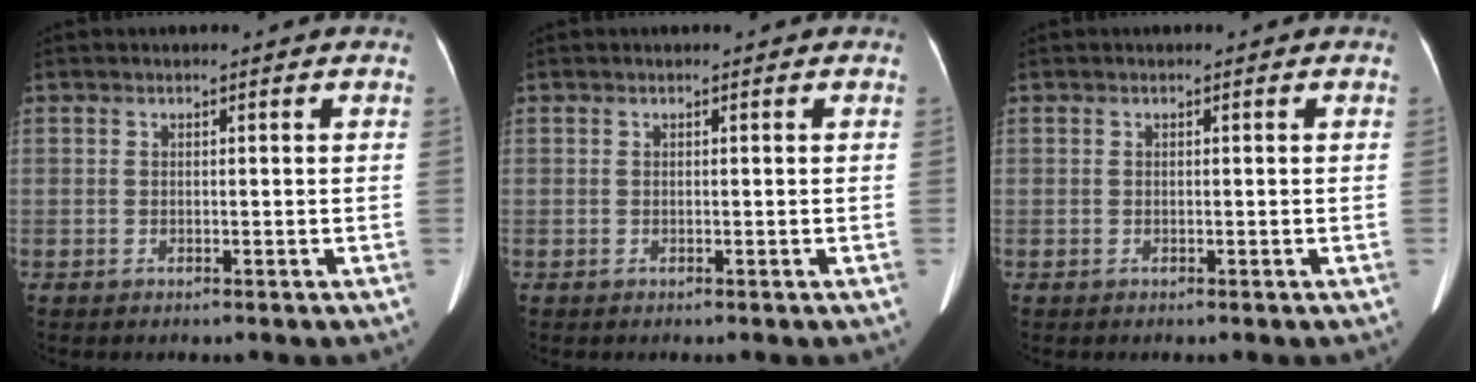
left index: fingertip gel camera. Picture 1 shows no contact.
{"total": 0.0}
{"total": 0.0}